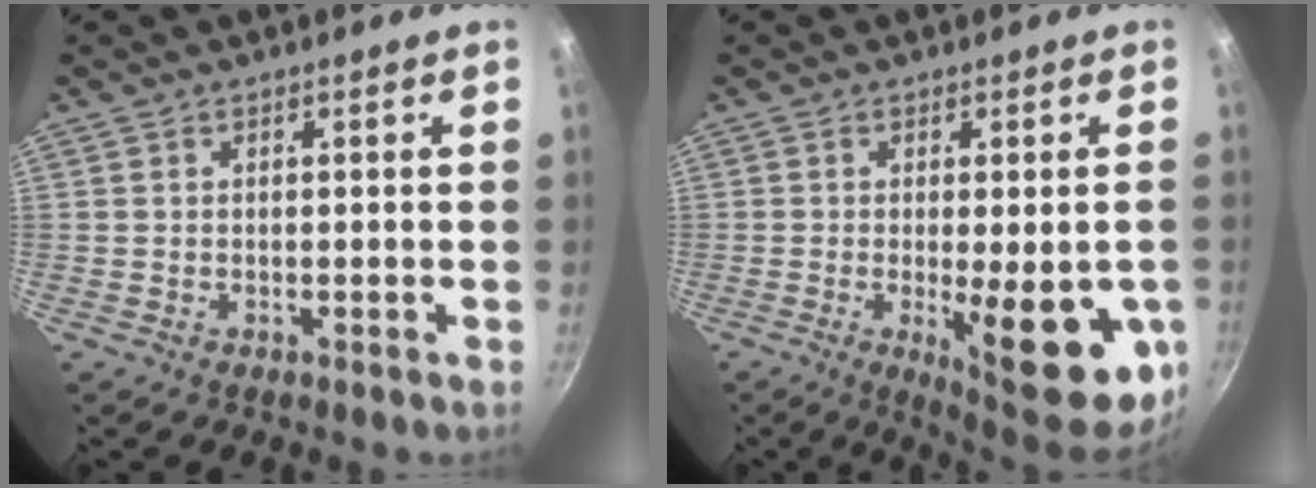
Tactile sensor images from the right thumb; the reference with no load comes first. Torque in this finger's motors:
{"motor_torque": [-0.01, 0.99, 1.25, -0.41, 0.23]}